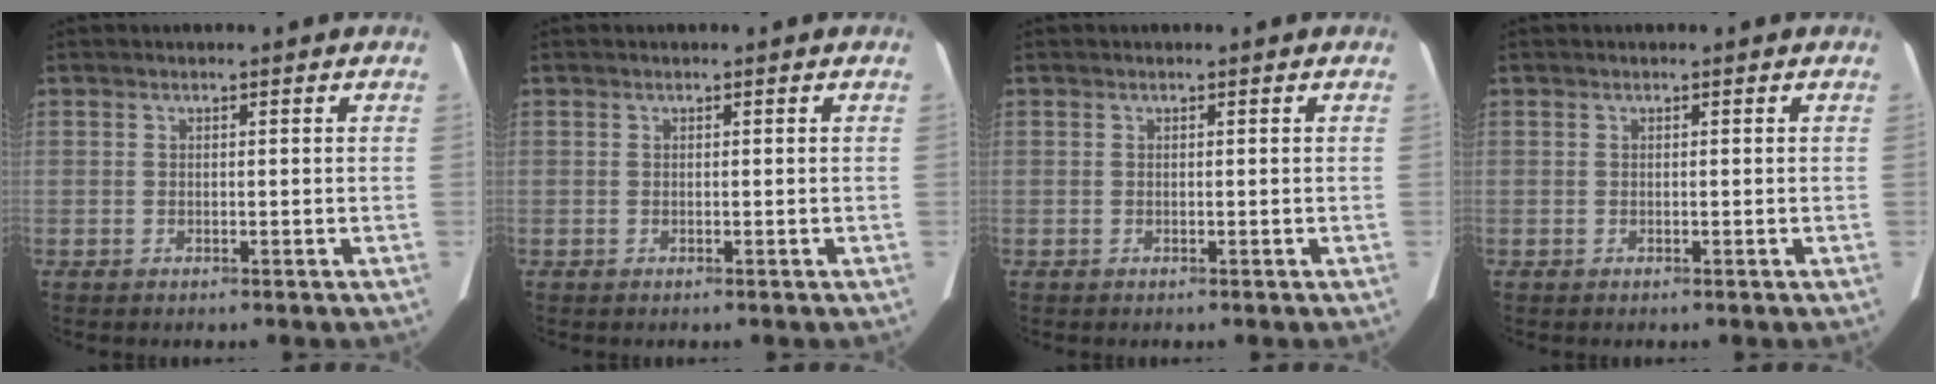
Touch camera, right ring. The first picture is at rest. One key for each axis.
{"total": 0.0}
{"total": 0.0}
{"total": 0.0}